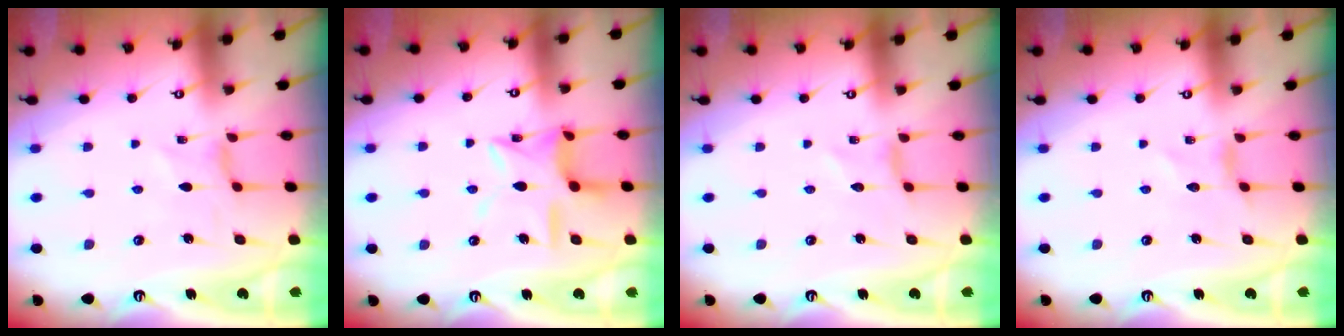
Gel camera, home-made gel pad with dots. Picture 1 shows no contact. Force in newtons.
{"total": 13.2, "press": 13.1, "slide": 1.1}
{"total": 0.0}
{"total": 1.4, "press": 1.4, "slide": 0.2}